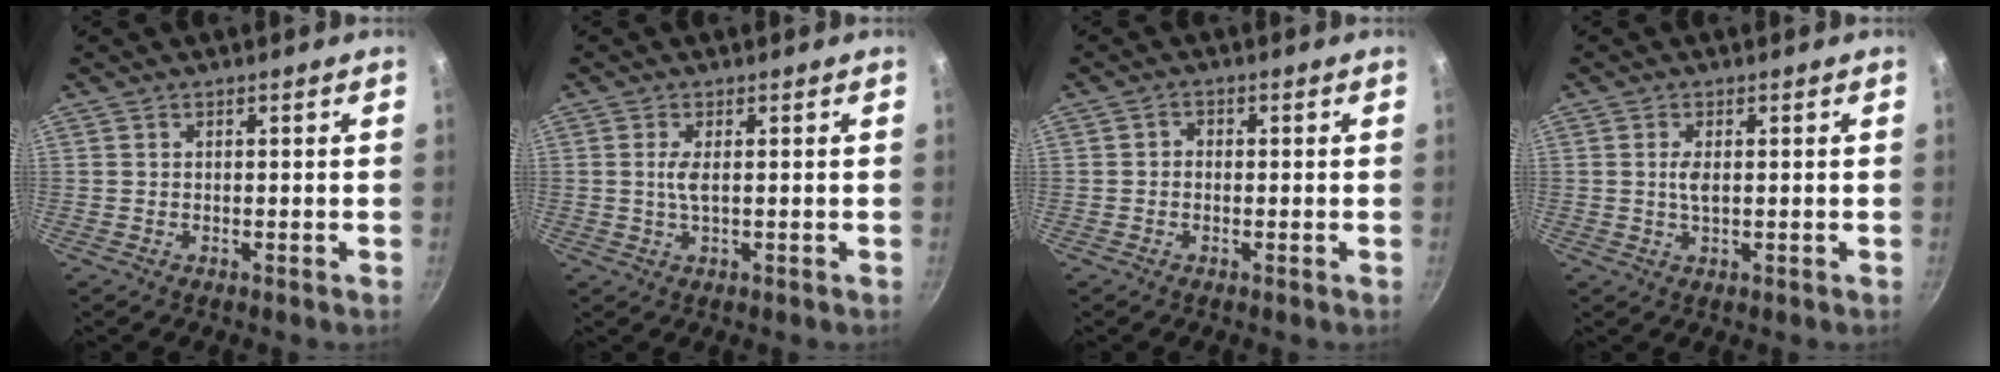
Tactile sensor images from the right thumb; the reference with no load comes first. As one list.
[{"total": 2.4, "force": [0.2, 0.6, 2.3], "torque": [-0.056, -0.001, 0.006]}, {"total": 1.5, "force": [-0.2, 1.3, 0.7], "torque": [-0.011, 0.005, -0.007]}, {"total": 2.3, "force": [0.2, 1.0, 2.1], "torque": [-0.042, -0.001, 0.006]}]